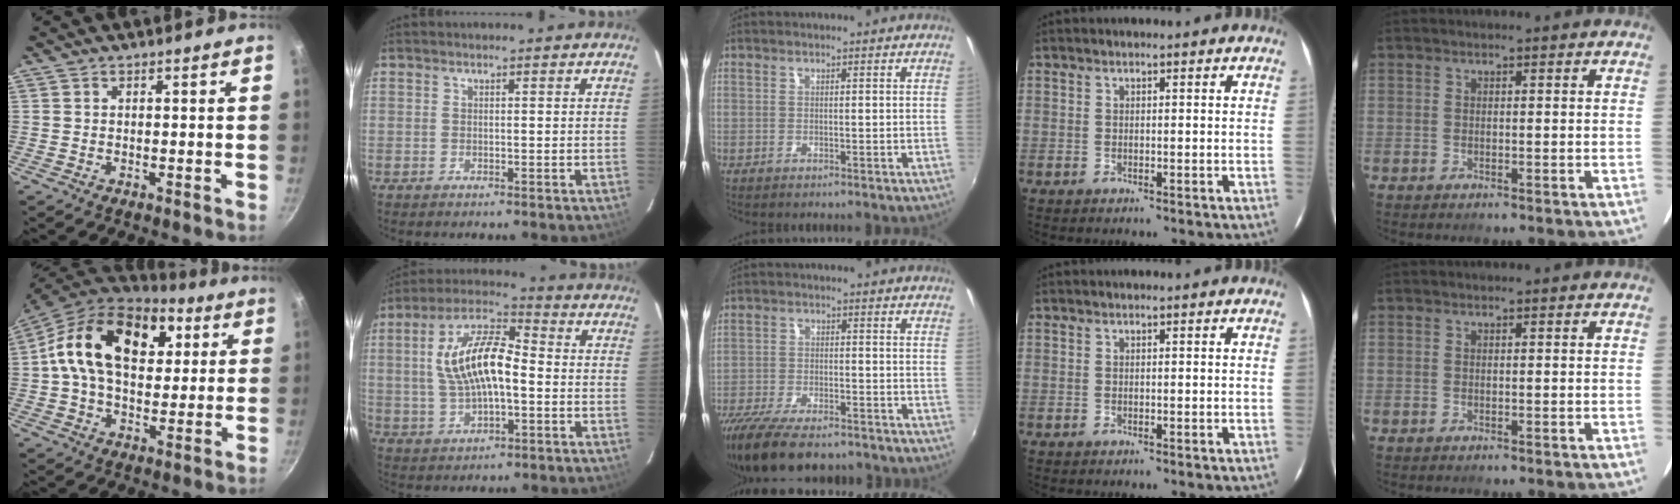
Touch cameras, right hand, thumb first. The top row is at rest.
{"thumb": {"total": 21.9, "force": [5.7, 14.1, 15.7], "torque": [-0.237, 0.007, 0.076]}, "index": {"total": 13.5, "force": [-0.3, 5.9, 12.2], "torque": [-0.240, 0.019, -0.004]}, "middle": {"total": 16.2, "force": [-12.8, 5.4, 8.4], "torque": [-0.182, -0.038, -0.212]}}